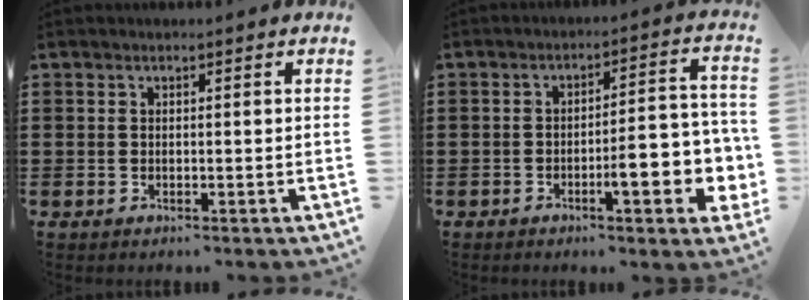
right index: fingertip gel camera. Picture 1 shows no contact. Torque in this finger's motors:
{"motor_torque": [2.14, 0.00, 0.78, 0.12]}